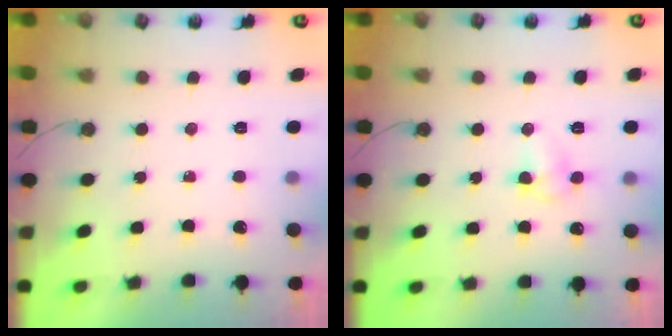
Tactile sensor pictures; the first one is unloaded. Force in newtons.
{"total": 6.1, "press": 4.9, "slide": 3.7}